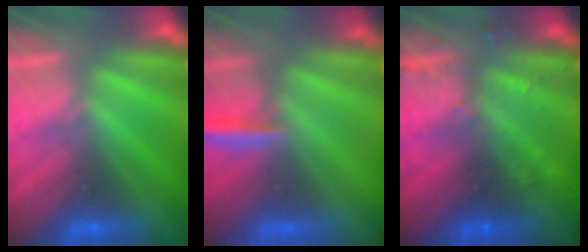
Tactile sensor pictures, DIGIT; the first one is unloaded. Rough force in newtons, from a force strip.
{"total": 3.1}
{"total": 3.1}